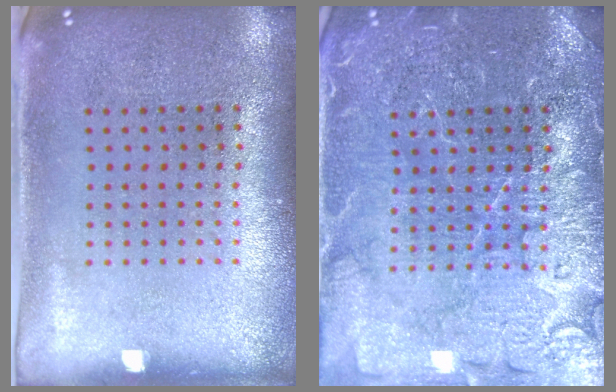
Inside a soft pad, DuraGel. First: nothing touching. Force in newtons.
{"total": 4.5, "press": 4.4, "slide": 0.6}